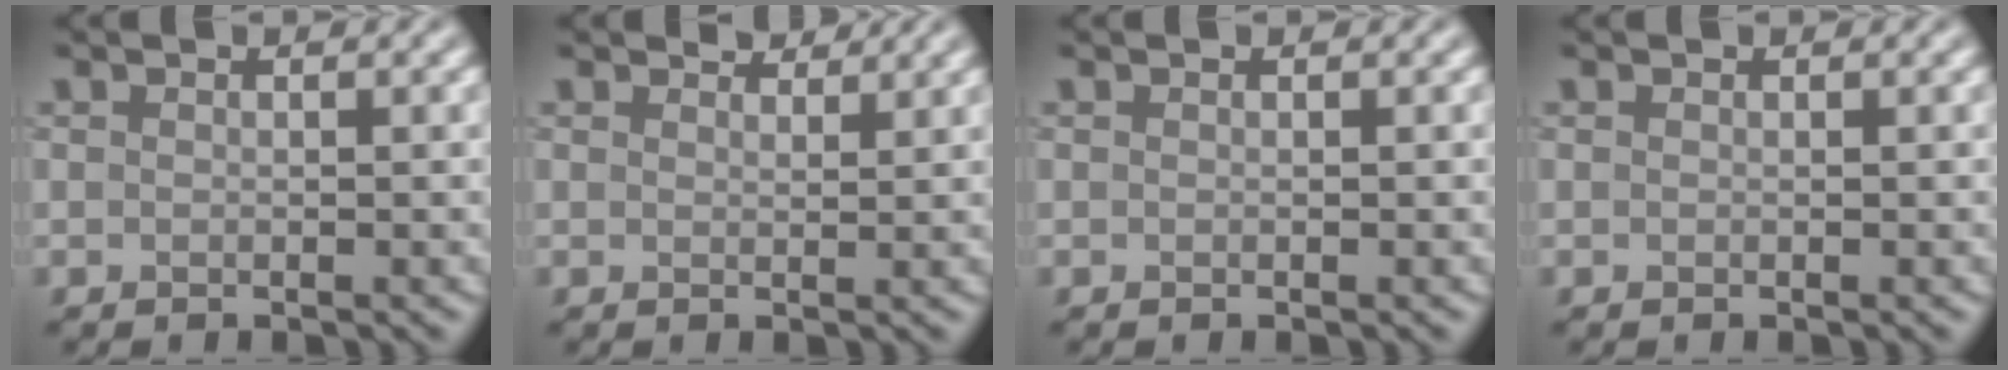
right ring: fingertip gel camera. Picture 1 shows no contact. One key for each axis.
{"total": 1.9, "fx": 1.8, "fy": 0.4, "fz": 0.5, "tx": -0.010, "ty": 0.000, "tz": 0.026}
{"total": 0.0}
{"total": 0.0}